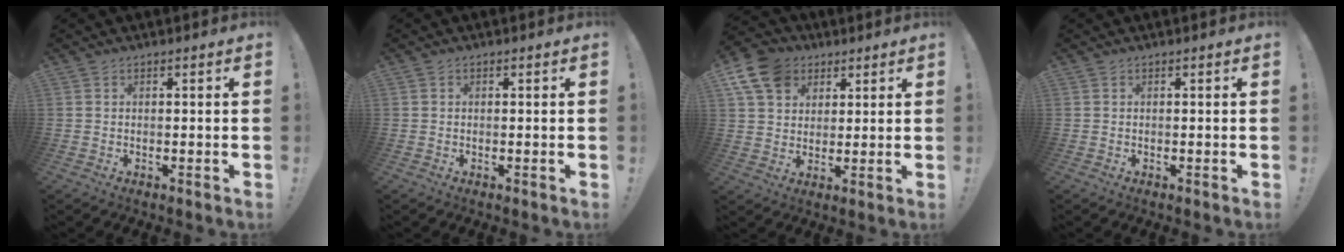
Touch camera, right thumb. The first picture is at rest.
{"total": 0.0}
{"total": 12.3, "force": [5.6, 9.6, 5.4], "torque": [-0.096, -0.026, 0.112]}
{"total": 0.0}